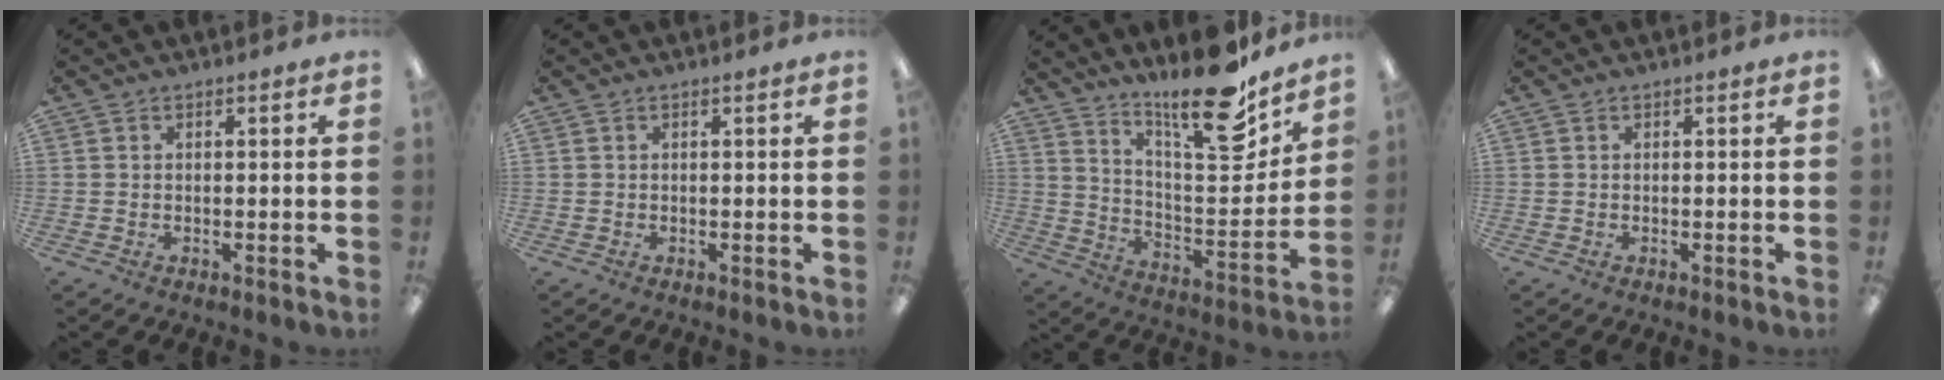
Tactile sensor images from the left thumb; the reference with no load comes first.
{"total": 0.0}
{"total": 19.8, "force": [15.5, 4.6, 11.4], "torque": [-0.178, -0.115, 0.255]}
{"total": 0.0}